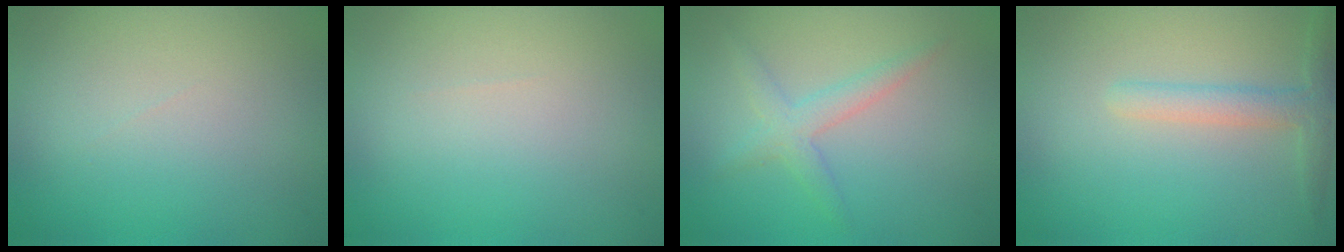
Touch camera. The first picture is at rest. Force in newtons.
{"total": 0.0}
{"total": 2.2, "press": 2.2, "slide": 0.1}
{"total": 2.4, "press": 2.4, "slide": 0.2}